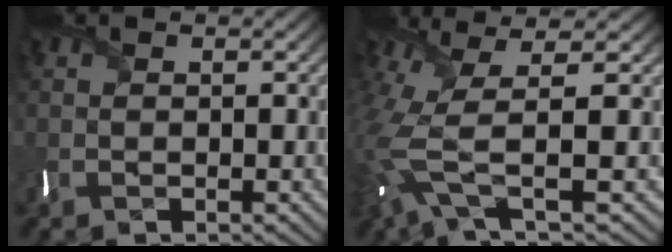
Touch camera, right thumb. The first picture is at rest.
{"total": 10.4, "force": [-0.5, 2.7, 10.1], "torque": [-0.214, -0.001, -0.013]}